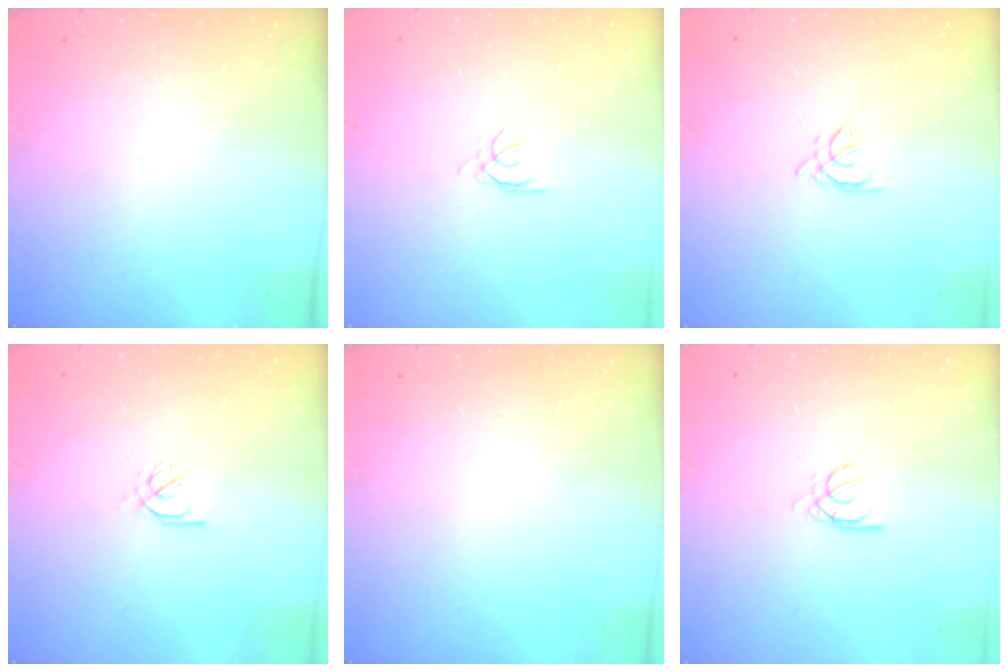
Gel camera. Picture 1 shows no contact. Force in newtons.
{"total": 0.6, "press": 0.4, "slide": 0.3}
{"total": 2.5, "press": 2.4, "slide": 0.5}
{"total": 2.1, "press": 2.1, "slide": 0.2}
{"total": 0.0}
{"total": 2.6, "press": 2.6, "slide": 0.4}